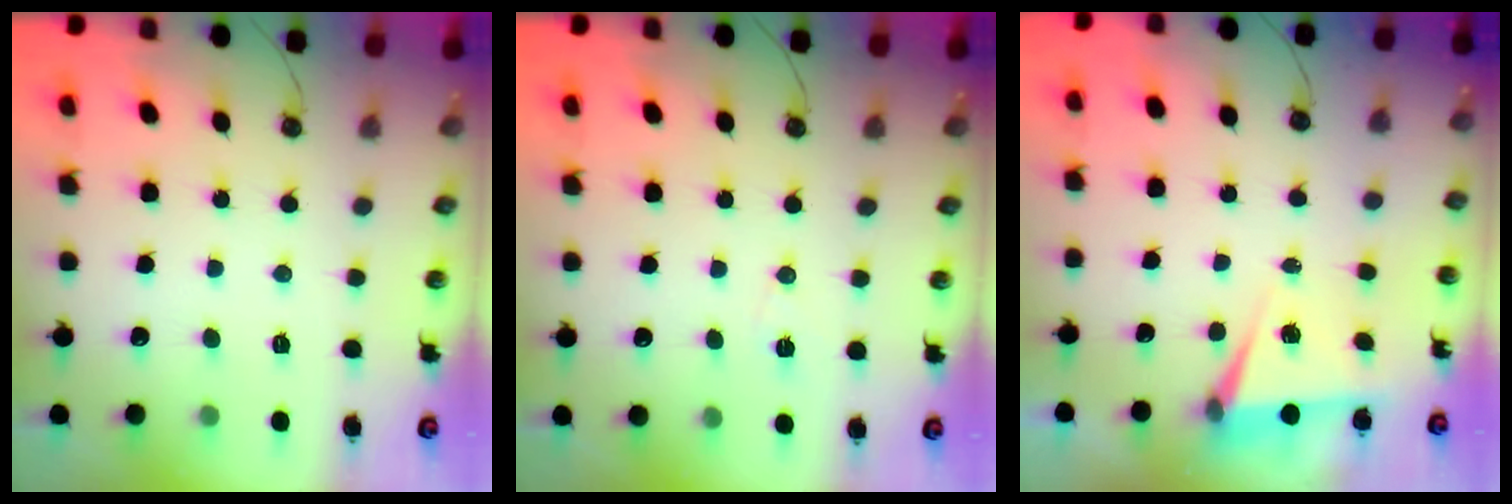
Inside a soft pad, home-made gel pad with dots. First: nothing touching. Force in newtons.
{"total": 5.3, "press": 3.9, "slide": 3.5}
{"total": 5.2, "press": 2.7, "slide": 4.5}